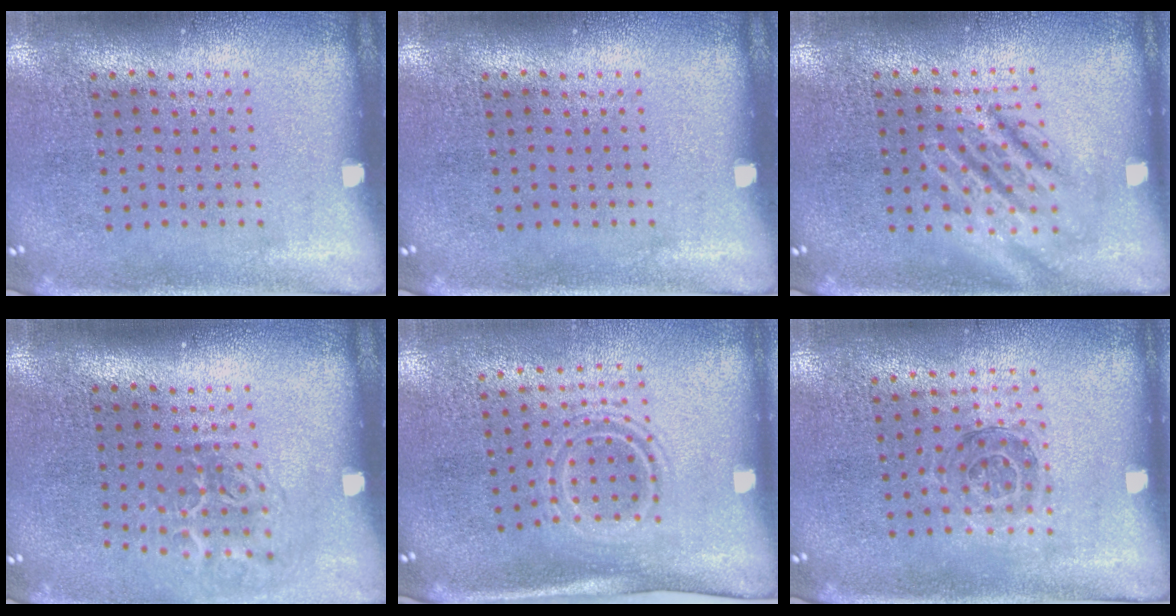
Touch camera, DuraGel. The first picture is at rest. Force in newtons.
{"total": 0.0}
{"total": 1.9, "press": 1.9, "slide": 0.3}
{"total": 1.9, "press": 1.2, "slide": 1.5}
{"total": 1.6, "press": 1.1, "slide": 1.1}
{"total": 1.0, "press": 1.0, "slide": 0.2}